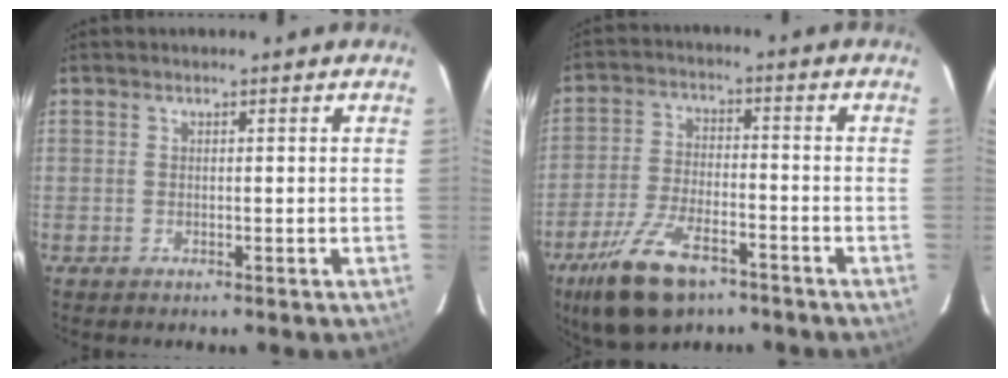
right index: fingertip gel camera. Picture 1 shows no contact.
{"total": 13.3, "force": [-8.6, 5.6, 8.4], "torque": [-0.189, -0.021, -0.157]}